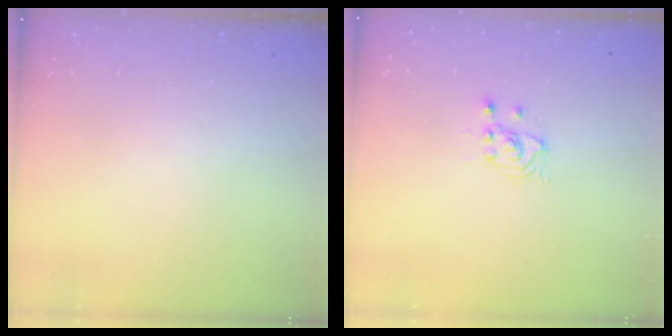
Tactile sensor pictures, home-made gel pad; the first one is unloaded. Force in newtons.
{"total": 2.6, "press": 2.5, "slide": 0.3}